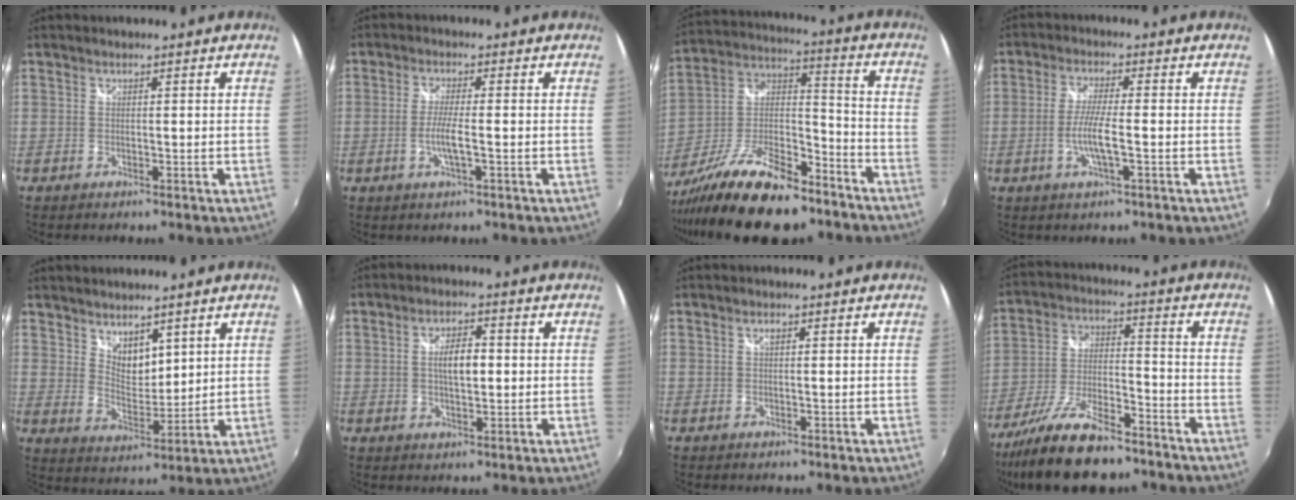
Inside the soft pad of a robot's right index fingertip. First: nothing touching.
{"total": 3.9, "force": [-1.2, 0.0, 3.7], "torque": [-0.075, -0.006, -0.024]}
{"total": 21.7, "force": [-14.8, 7.7, 13.8], "torque": [-0.269, -0.013, -0.249]}
{"total": 5.5, "force": [-1.6, 0.2, 5.3], "torque": [-0.108, -0.005, -0.031]}
{"total": 6.2, "force": [4.5, 3.2, 2.8], "torque": [-0.033, -0.005, 0.085]}
{"total": 5.4, "force": [0.4, 2.3, 4.9], "torque": [-0.086, 0.005, 0.009]}
{"total": 0.7, "force": [0.4, 0.1, 0.6], "torque": [-0.011, 0.002, 0.006]}
{"total": 17.6, "force": [-13.6, 5.2, 9.9], "torque": [-0.203, -0.031, -0.233]}